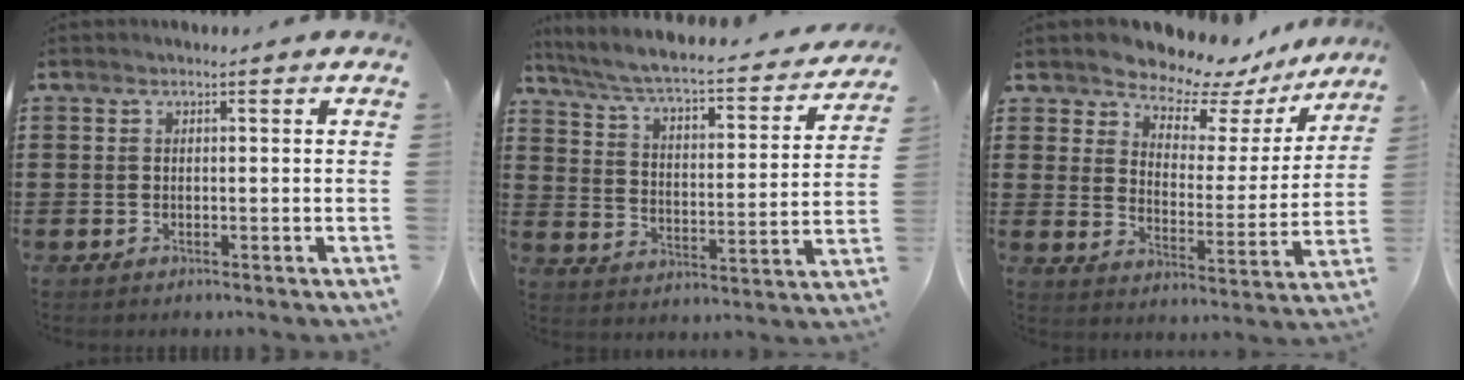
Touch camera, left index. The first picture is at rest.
{"total": 5.0, "force": [4.4, 0.3, 2.4], "torque": [-0.070, -0.039, 0.066]}
{"total": 7.0, "force": [6.6, 2.0, 1.2], "torque": [-0.046, -0.054, 0.111]}